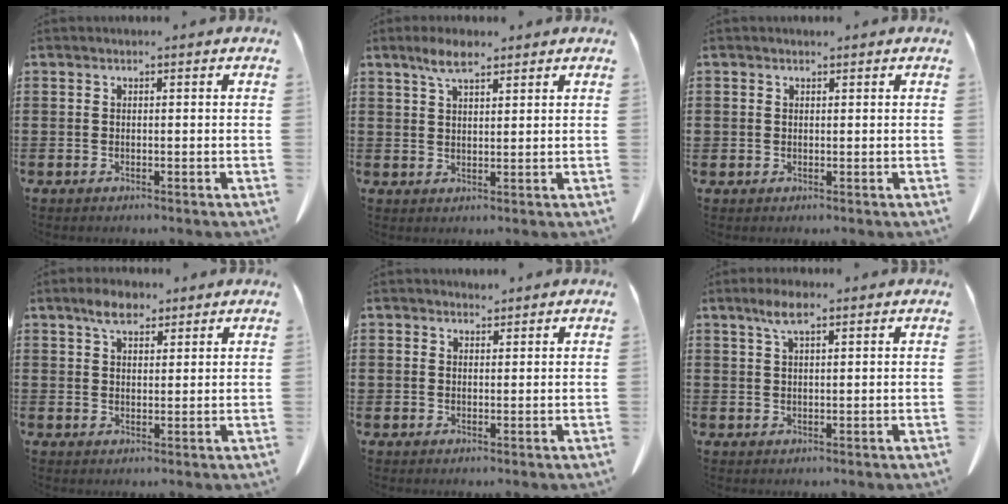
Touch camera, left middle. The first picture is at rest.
{"total": 4.6, "force": [3.1, 1.3, 3.2], "torque": [-0.069, 0.005, 0.056]}
{"total": 0.9, "force": [0.6, 0.6, 0.0], "torque": [-0.004, 0.000, 0.013]}
{"total": 4.4, "force": [3.3, 1.8, 2.3], "torque": [-0.045, 0.003, 0.060]}
{"total": 1.6, "force": [1.4, 0.7, 0.0], "torque": [-0.005, 0.003, 0.029]}
{"total": 4.1, "force": [2.3, 1.0, 3.3], "torque": [-0.069, 0.004, 0.040]}